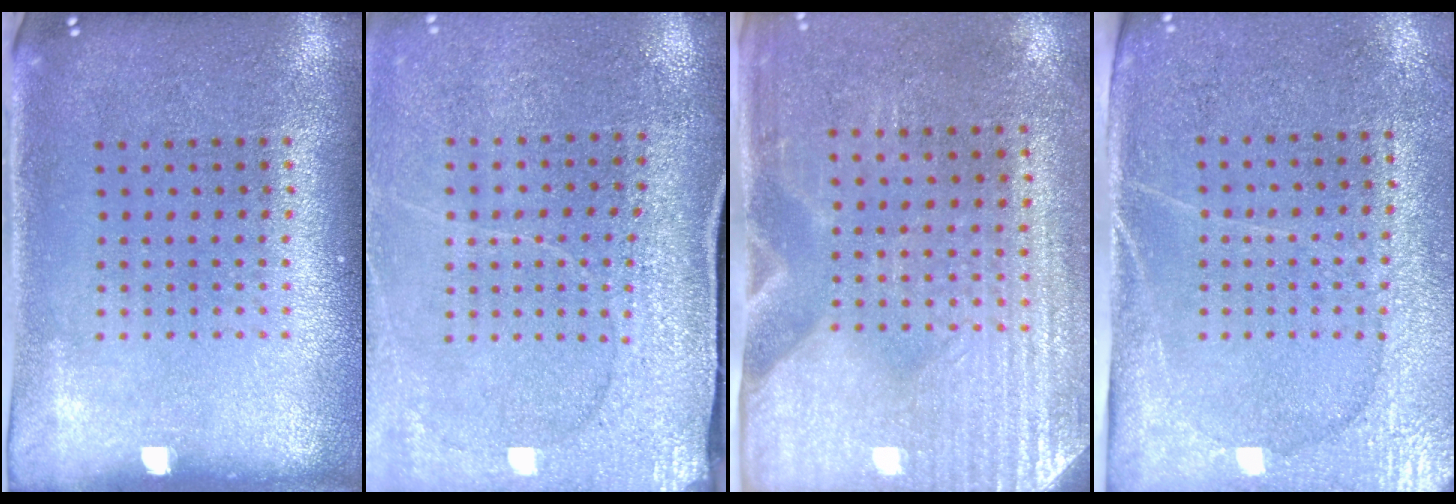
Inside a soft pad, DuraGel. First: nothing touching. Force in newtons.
{"total": 2.9, "press": 2.9, "slide": 0.4}
{"total": 3.0, "press": 2.7, "slide": 1.5}
{"total": 2.9, "press": 2.6, "slide": 1.3}